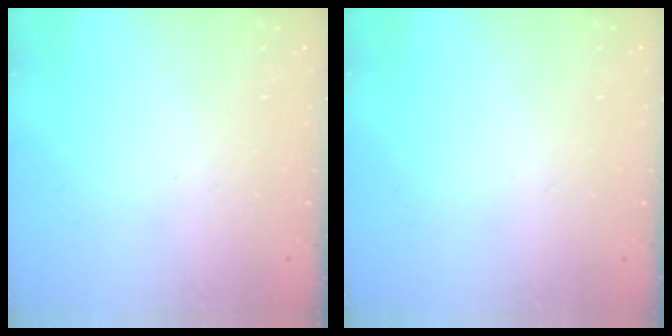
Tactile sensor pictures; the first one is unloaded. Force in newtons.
{"total": 0.0}